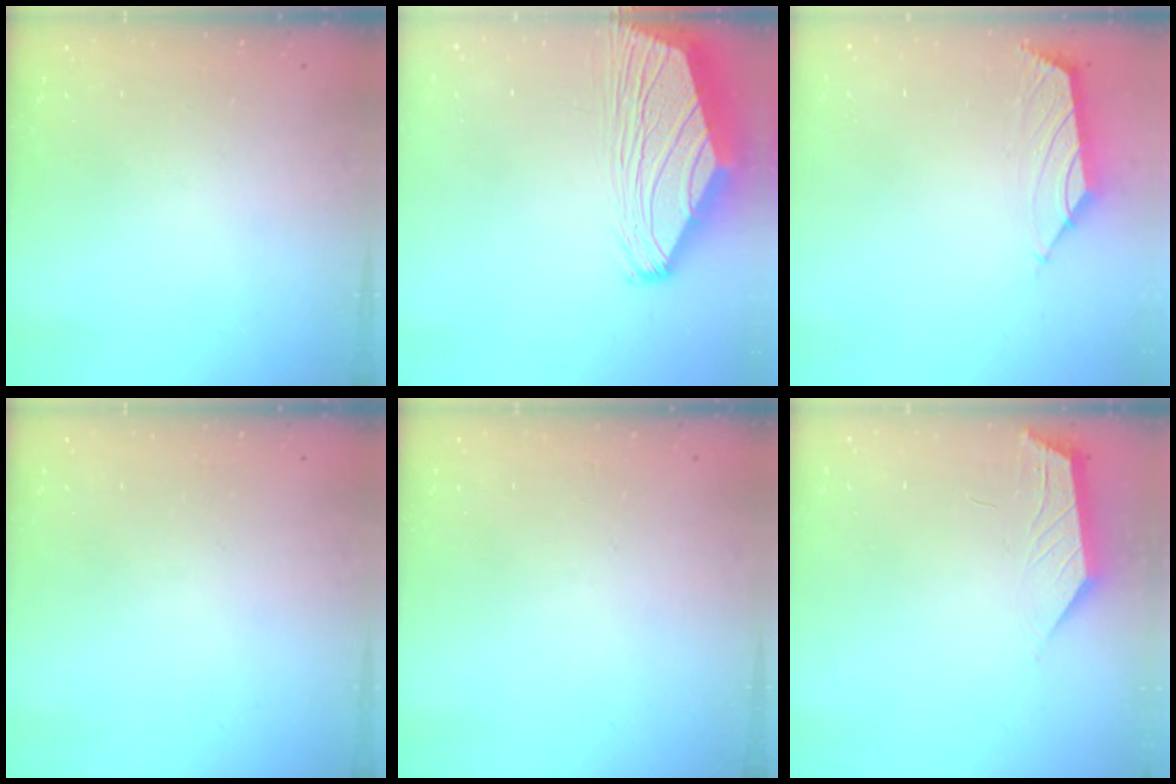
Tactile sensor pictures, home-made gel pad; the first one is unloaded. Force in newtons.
{"total": 6.9, "press": 6.8, "slide": 1.3}
{"total": 1.5, "press": 1.4, "slide": 0.7}
{"total": 0.0}
{"total": 0.0}
{"total": 1.8, "press": 1.7, "slide": 0.4}